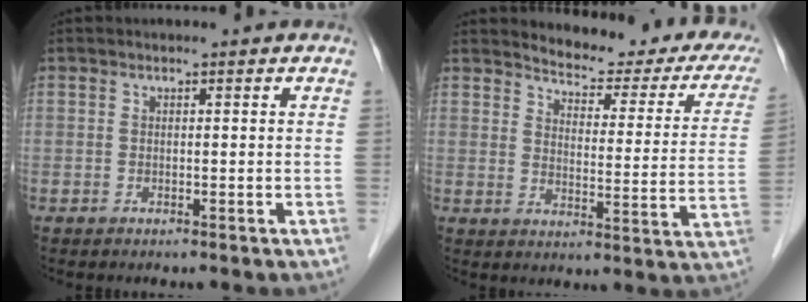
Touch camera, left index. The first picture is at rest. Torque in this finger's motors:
{"motor_torque": [0.34, -0.36, 0.03, 0.01]}